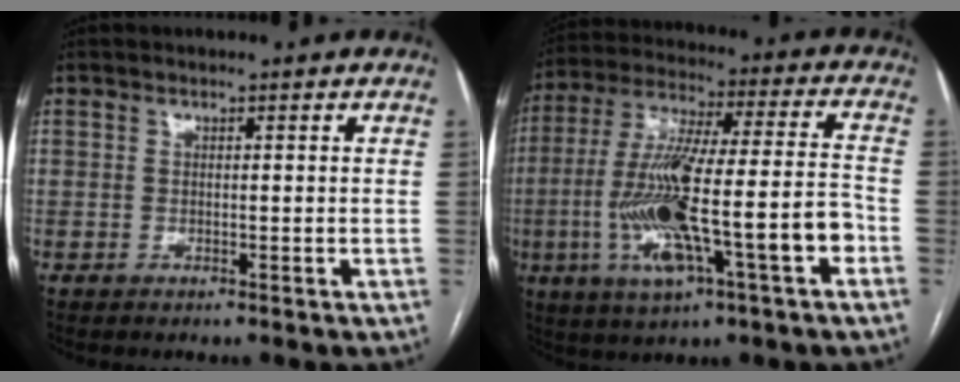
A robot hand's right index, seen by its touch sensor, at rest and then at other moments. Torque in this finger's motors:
{"motor_torque": [1.38, -0.76, 0.65, 0.21]}